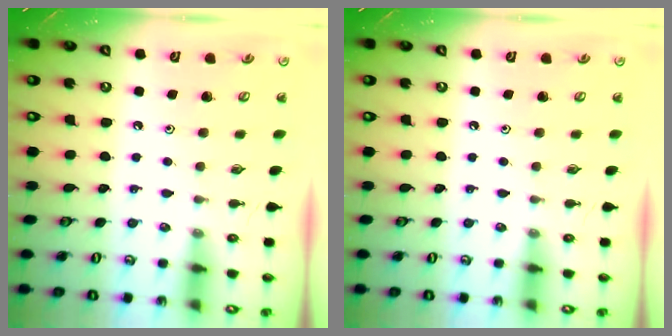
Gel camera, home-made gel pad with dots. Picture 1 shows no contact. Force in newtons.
{"total": 0.0}